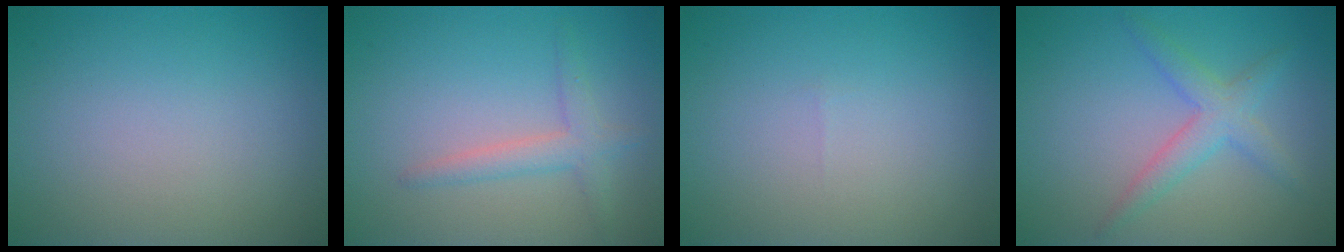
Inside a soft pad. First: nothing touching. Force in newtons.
{"total": 2.3, "press": 2.3, "slide": 0.1}
{"total": 0.0}
{"total": 2.9, "press": 2.9, "slide": 0.1}